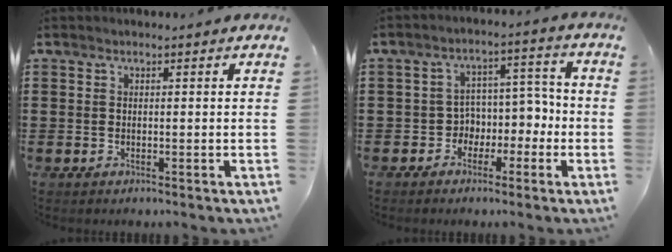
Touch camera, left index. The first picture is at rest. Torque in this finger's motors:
{"motor_torque": [0.14, 0.21, 0.19, 0.01]}